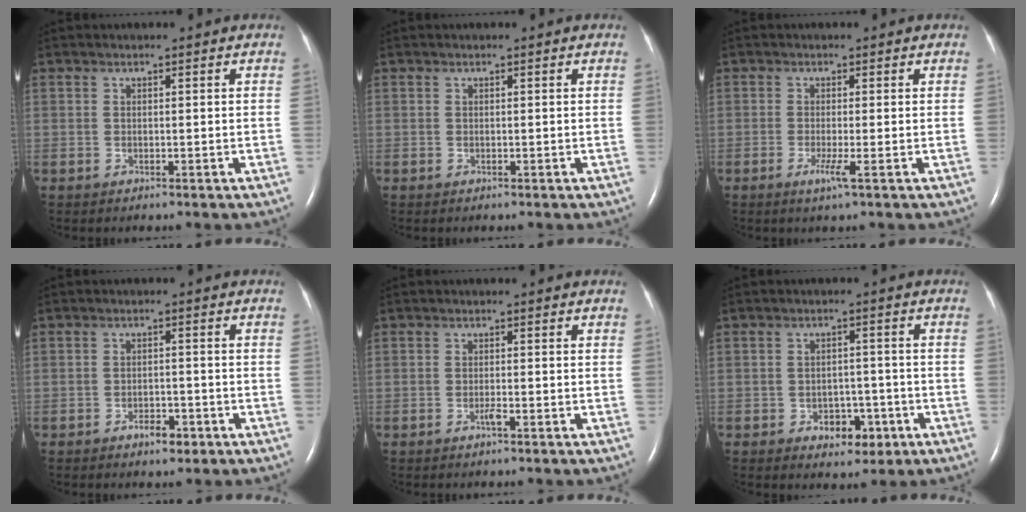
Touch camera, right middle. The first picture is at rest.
{"total": 0.0}
{"total": 2.3, "force": [-1.0, -0.4, 2.0], "torque": [-0.044, -0.008, -0.021]}
{"total": 2.8, "force": [-1.8, 1.3, 1.7], "torque": [-0.026, 0.003, -0.025]}
{"total": 1.1, "force": [-0.7, 0.0, 0.8], "torque": [-0.021, -0.001, -0.012]}
{"total": 4.6, "force": [-2.2, 3.0, 2.7], "torque": [-0.033, 0.011, -0.025]}